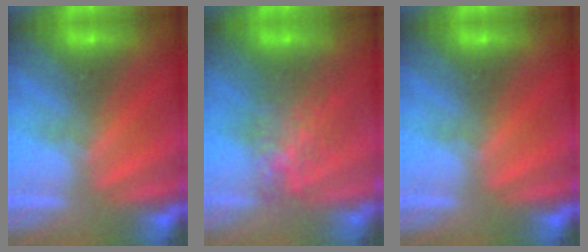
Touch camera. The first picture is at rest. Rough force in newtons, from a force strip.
{"total": 7.2}
{"total": 0.0}